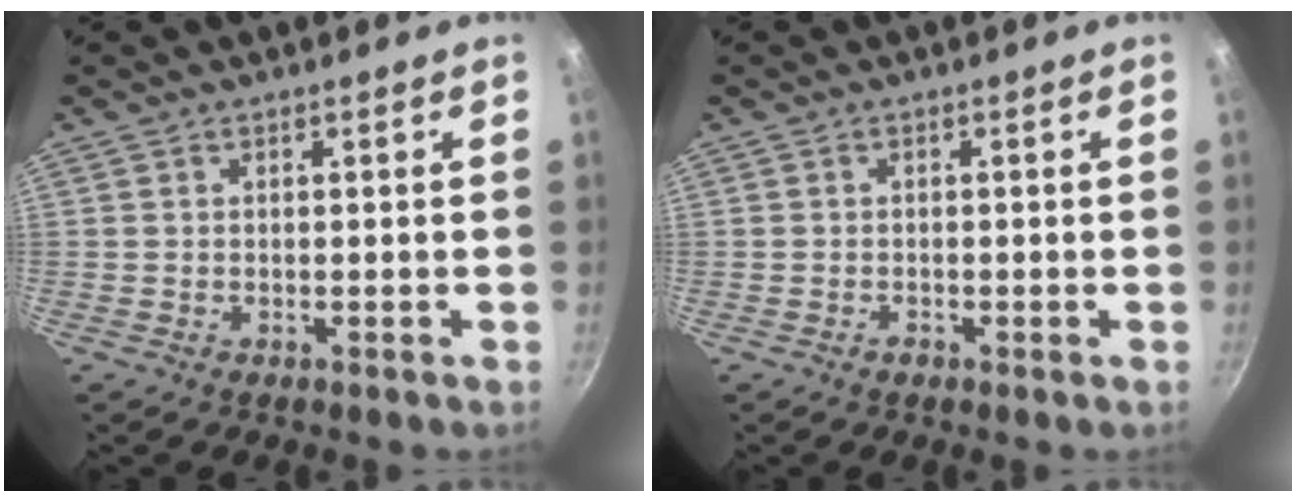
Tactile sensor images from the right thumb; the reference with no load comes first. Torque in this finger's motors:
{"motor_torque": [1.19, 0.06, 0.63, -0.27, 0.00]}